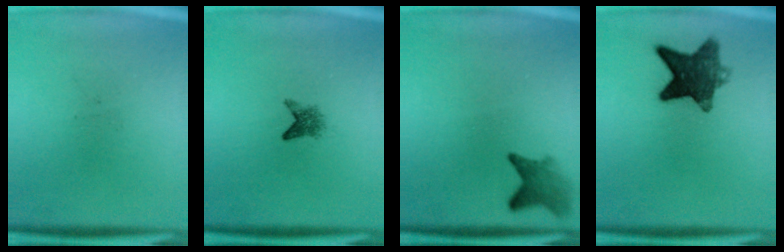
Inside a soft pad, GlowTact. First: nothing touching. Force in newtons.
{"total": 2.1}
{"total": 3.4}
{"total": 9.5}